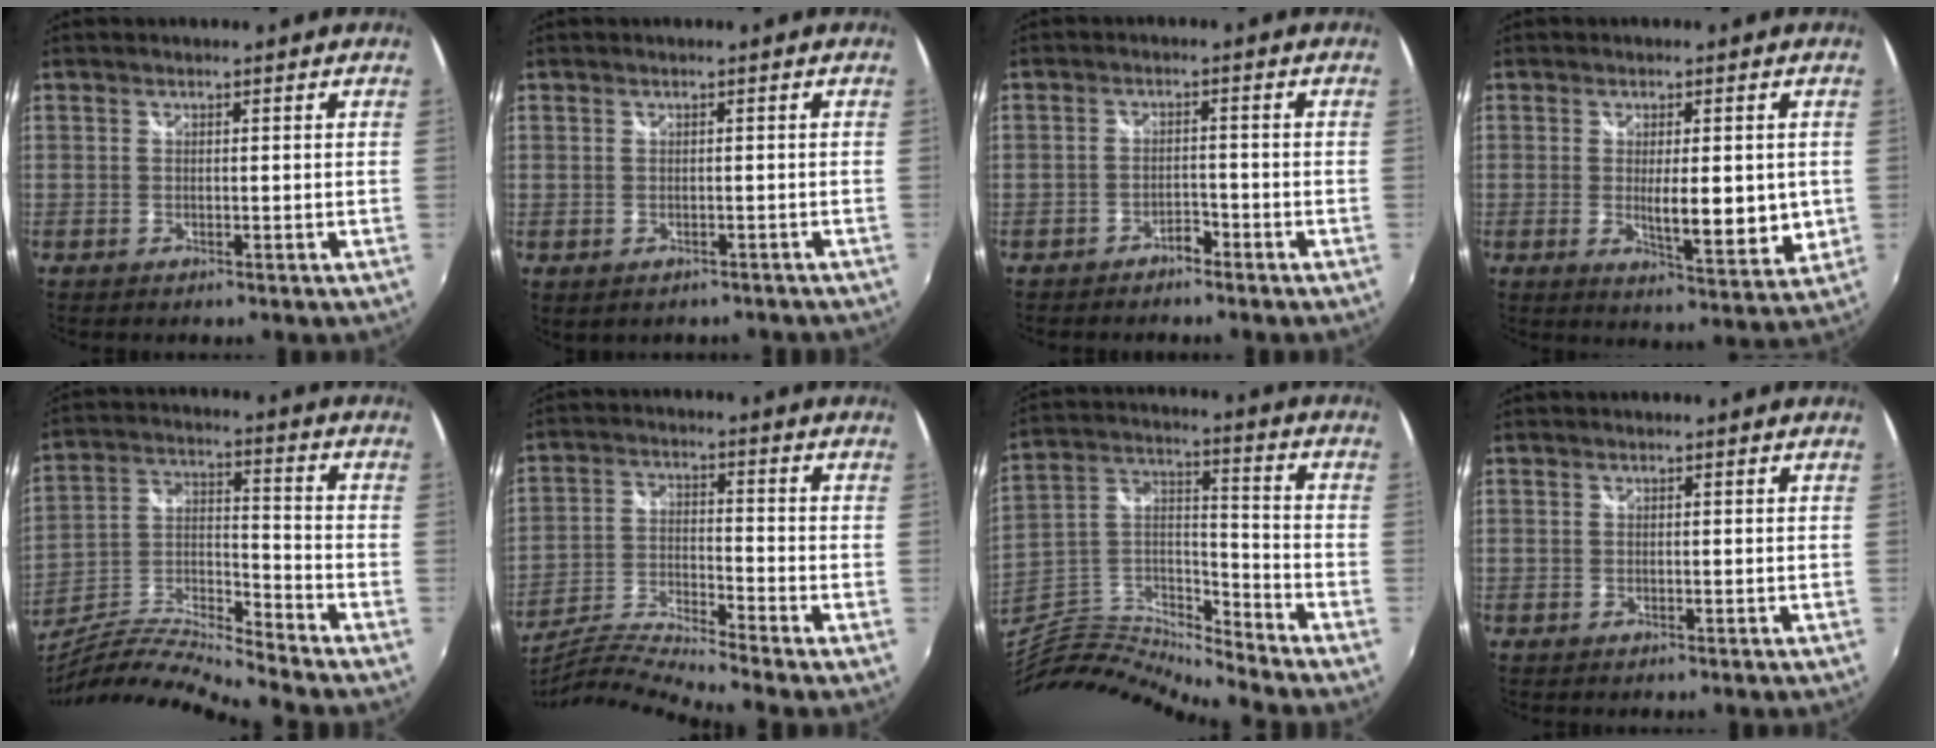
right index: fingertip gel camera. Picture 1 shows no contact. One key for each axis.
{"total": 2.5, "fx": -1.2, "fy": 1.9, "fz": 1.0, "tx": -0.021, "ty": -0.010, "tz": -0.012}
{"total": 2.2, "fx": -2.0, "fy": 0.8, "fz": 0.7, "tx": -0.015, "ty": 0.003, "tz": -0.032}
{"total": 9.7, "fx": -0.4, "fy": 2.9, "fz": 9.3, "tx": -0.142, "ty": -0.023, "tz": 0.003}
{"total": 13.1, "fx": -11.4, "fy": -0.2, "fz": 6.3, "tx": -0.130, "ty": -0.009, "tz": -0.225}
{"total": 11.3, "fx": -10.1, "fy": -1.9, "fz": 4.7, "tx": -0.086, "ty": -0.024, "tz": -0.191}
{"total": 12.9, "fx": -12.5, "fy": 0.0, "fz": 3.2, "tx": -0.078, "ty": 0.017, "tz": -0.257}
{"total": 0.0}